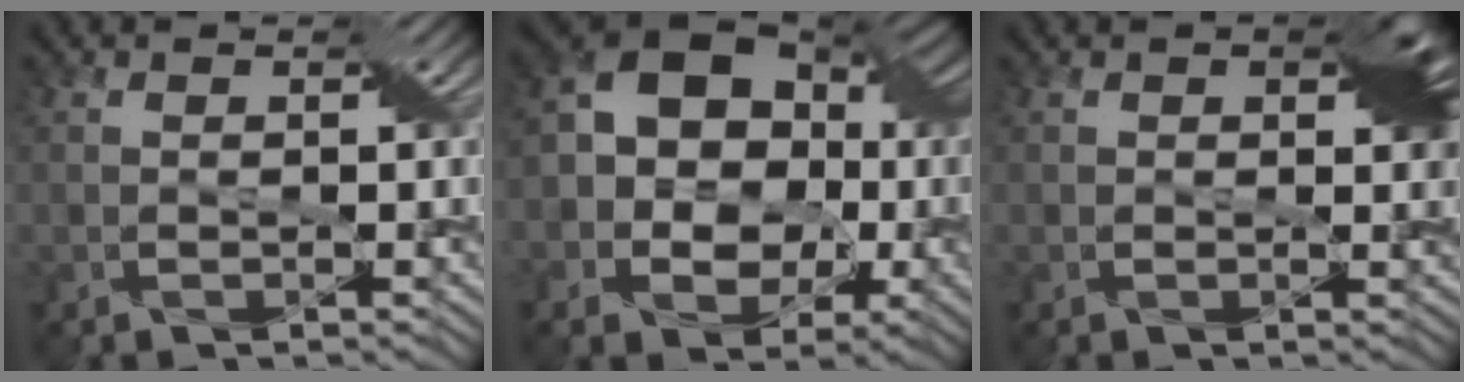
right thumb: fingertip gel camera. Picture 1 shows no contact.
{"total": 14.7, "force": [-0.4, 11.3, 9.4], "torque": [-0.142, 0.012, -0.017]}
{"total": 3.5, "force": [1.2, 1.5, 2.9], "torque": [-0.036, 0.001, 0.017]}